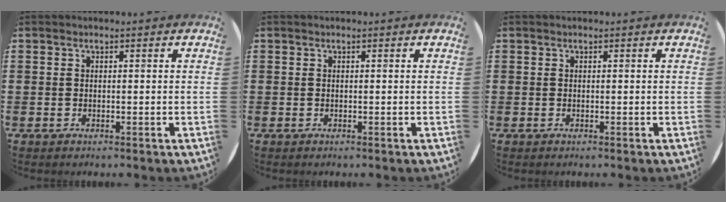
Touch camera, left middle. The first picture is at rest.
{"total": 0.0}
{"total": 0.0}